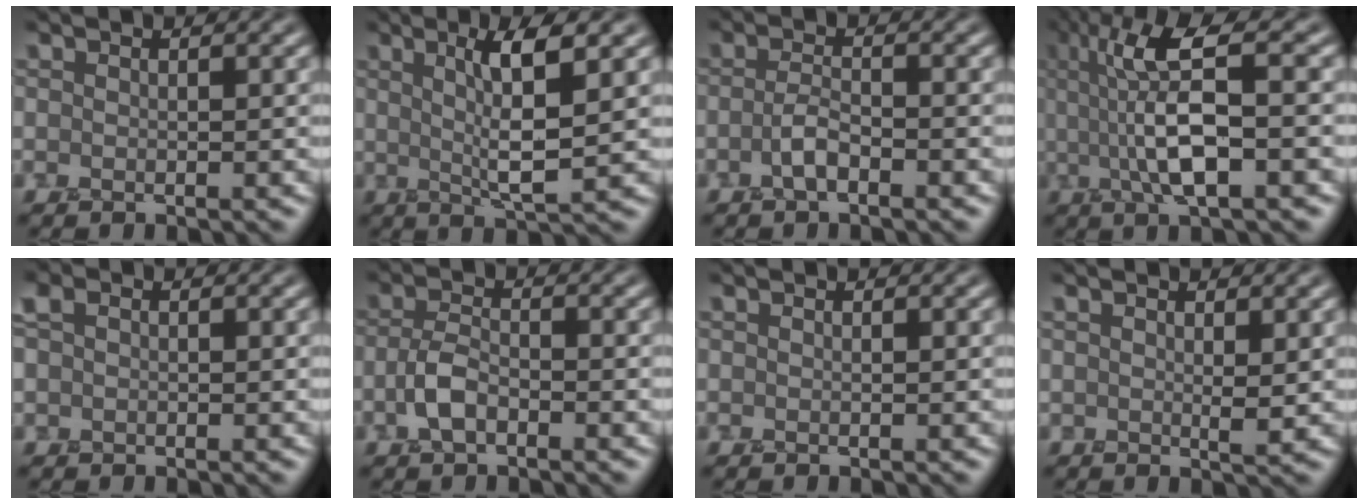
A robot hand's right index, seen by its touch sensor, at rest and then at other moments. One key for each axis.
{"total": 5.4, "fx": 1.7, "fy": 1.0, "fz": 5.0, "tx": -0.084, "ty": -0.002, "tz": 0.030}
{"total": 2.0, "fx": -0.9, "fy": 0.6, "fz": 1.6, "tx": -0.035, "ty": 0.004, "tz": -0.022}
{"total": 8.0, "fx": 0.9, "fy": 2.2, "fz": 7.6, "tx": -0.142, "ty": 0.007, "tz": 0.015}
{"total": 2.3, "fx": 0.4, "fy": 1.9, "fz": 1.3, "tx": -0.035, "ty": 0.008, "tz": 0.000}
{"total": 2.8, "fx": -1.1, "fy": 1.3, "fz": 2.1, "tx": -0.046, "ty": 0.003, "tz": -0.028}
{"total": 0.0}
{"total": 1.6, "fx": 0.5, "fy": 0.6, "fz": 1.3, "tx": -0.022, "ty": -0.004, "tz": 0.010}